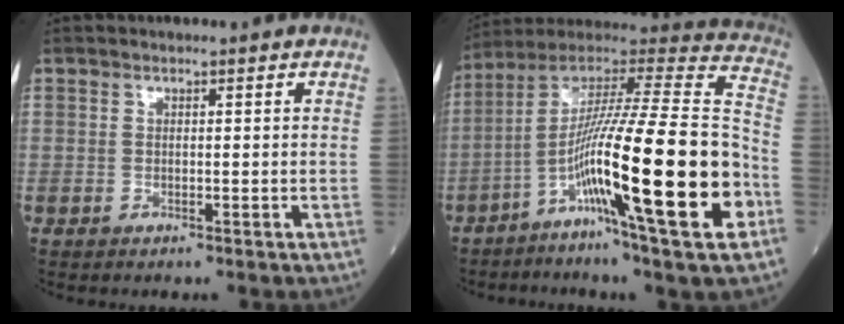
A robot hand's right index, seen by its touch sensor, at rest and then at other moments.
{"total": 28.1, "force": [-8.3, 0.8, 26.8], "torque": [-0.429, -0.030, -0.154]}